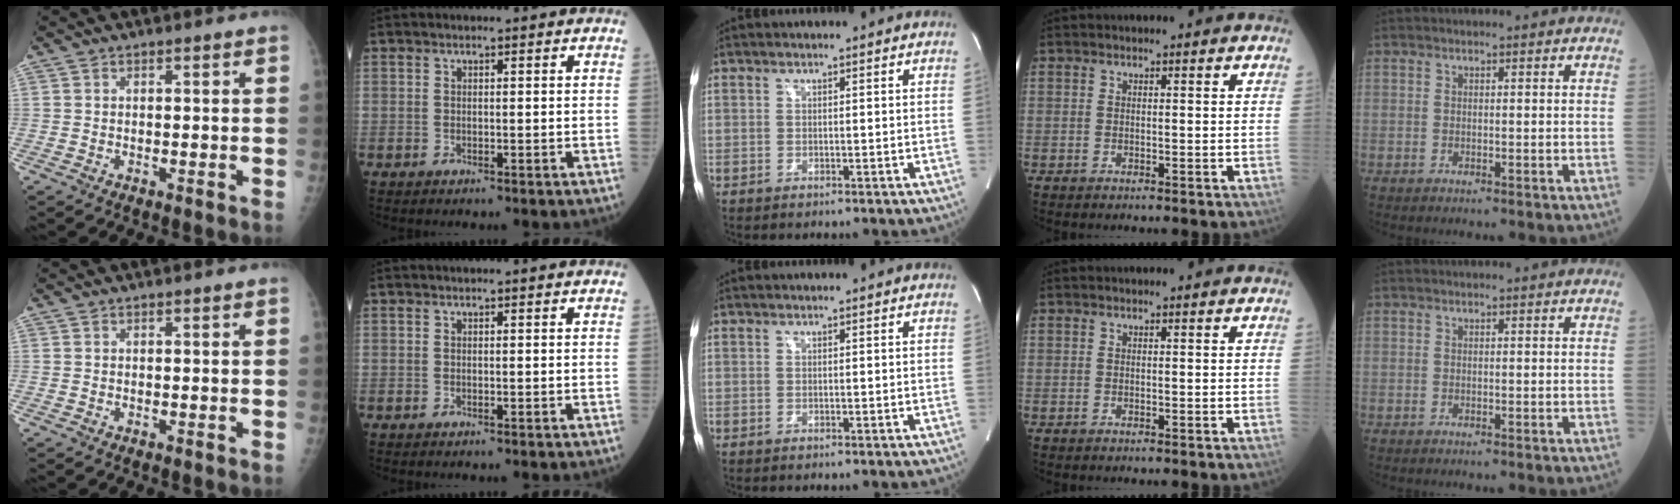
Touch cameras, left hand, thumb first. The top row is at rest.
{}